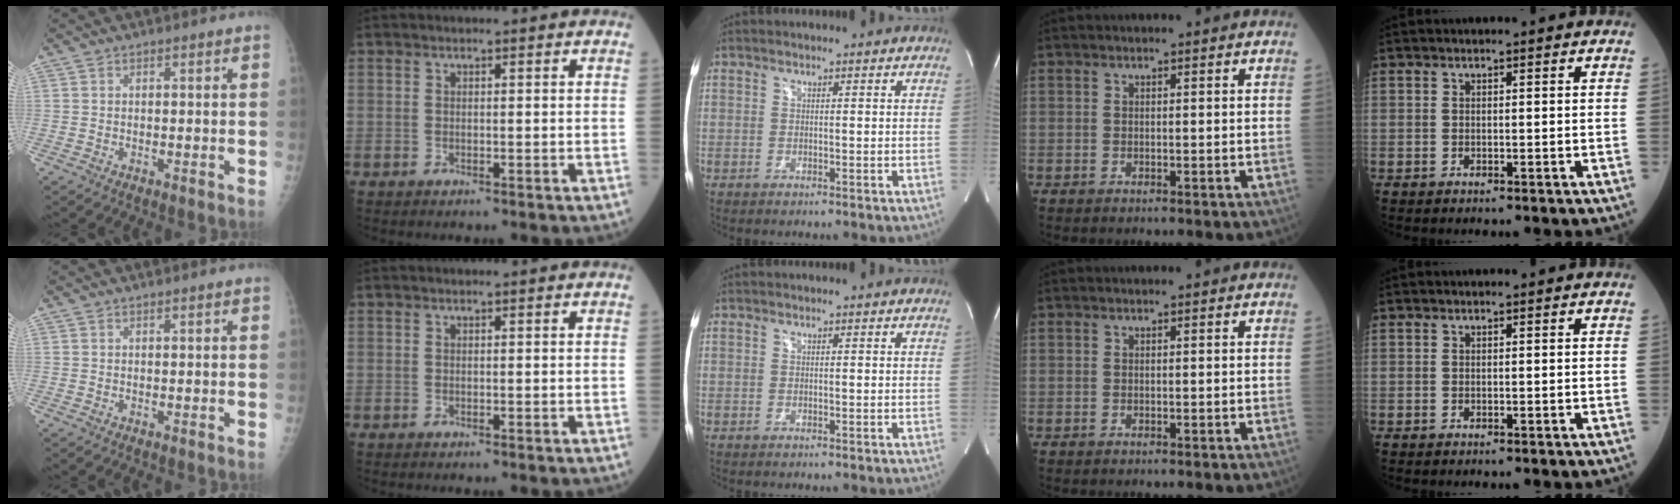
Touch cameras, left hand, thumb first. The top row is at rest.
{}